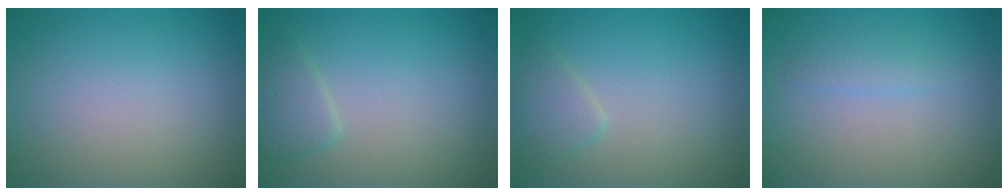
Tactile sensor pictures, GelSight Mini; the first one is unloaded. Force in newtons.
{"total": 1.8, "press": 1.8, "slide": 0.1}
{"total": 1.8, "press": 1.8, "slide": 0.2}
{"total": 1.2, "press": 1.2, "slide": 0.1}